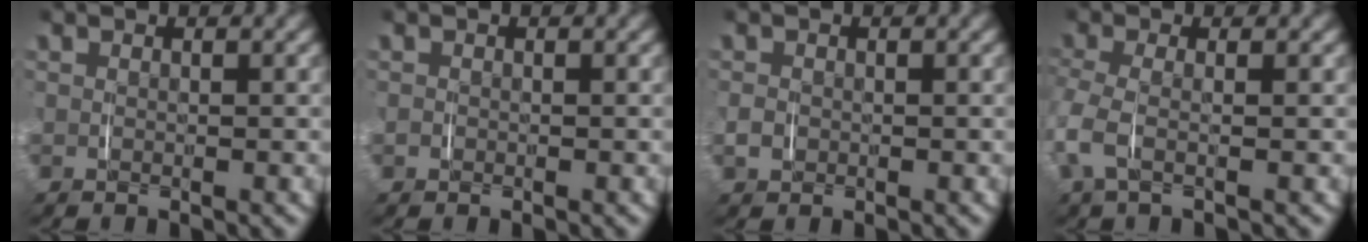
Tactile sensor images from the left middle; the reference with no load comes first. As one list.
[{"total": 0.6, "force": [-0.3, 0.5, 0.1], "torque": [-0.001, 0.003, -0.006]}, {"total": 1.3, "force": [-0.4, 1.2, 0.6], "torque": [-0.016, 0.003, -0.008]}, {"total": 3.5, "force": [-0.8, 1.9, 2.8], "torque": [-0.093, -0.010, -0.012]}]